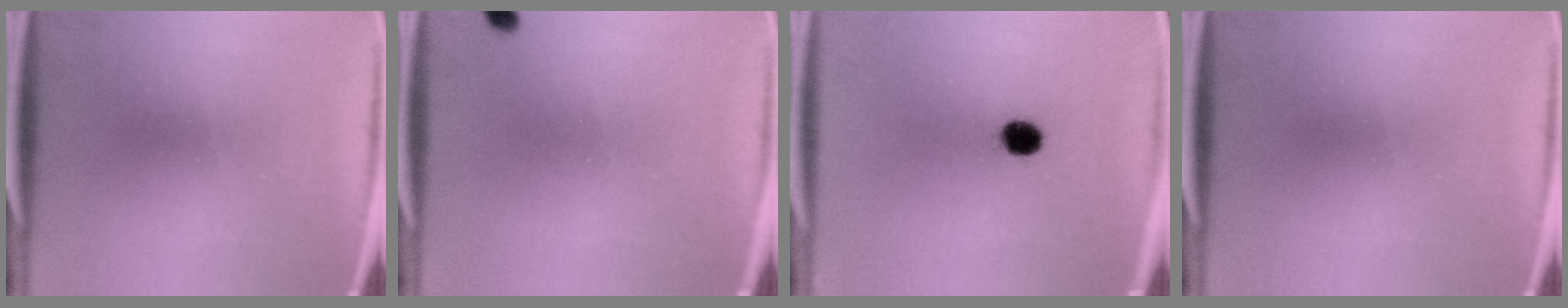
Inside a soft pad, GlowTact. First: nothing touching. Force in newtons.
{"total": 1.1}
{"total": 4.2}
{"total": 0.0}